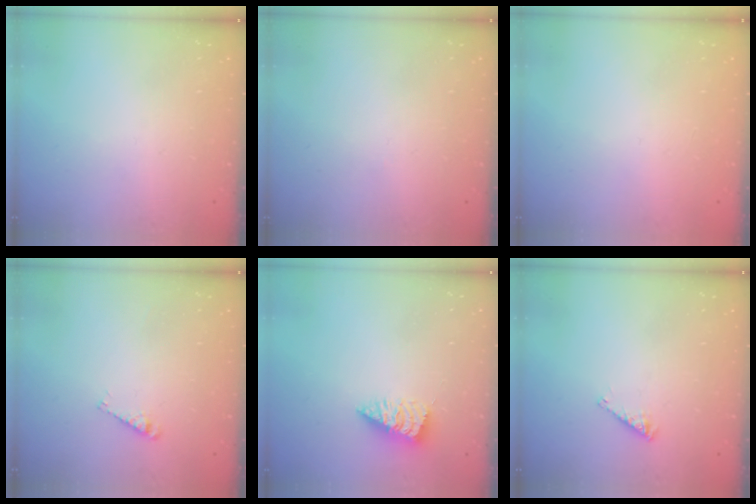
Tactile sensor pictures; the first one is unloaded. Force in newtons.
{"total": 0.0}
{"total": 0.0}
{"total": 2.9, "press": 2.9, "slide": 0.4}
{"total": 2.1, "press": 2.1, "slide": 0.1}
{"total": 3.2, "press": 3.2, "slide": 0.3}